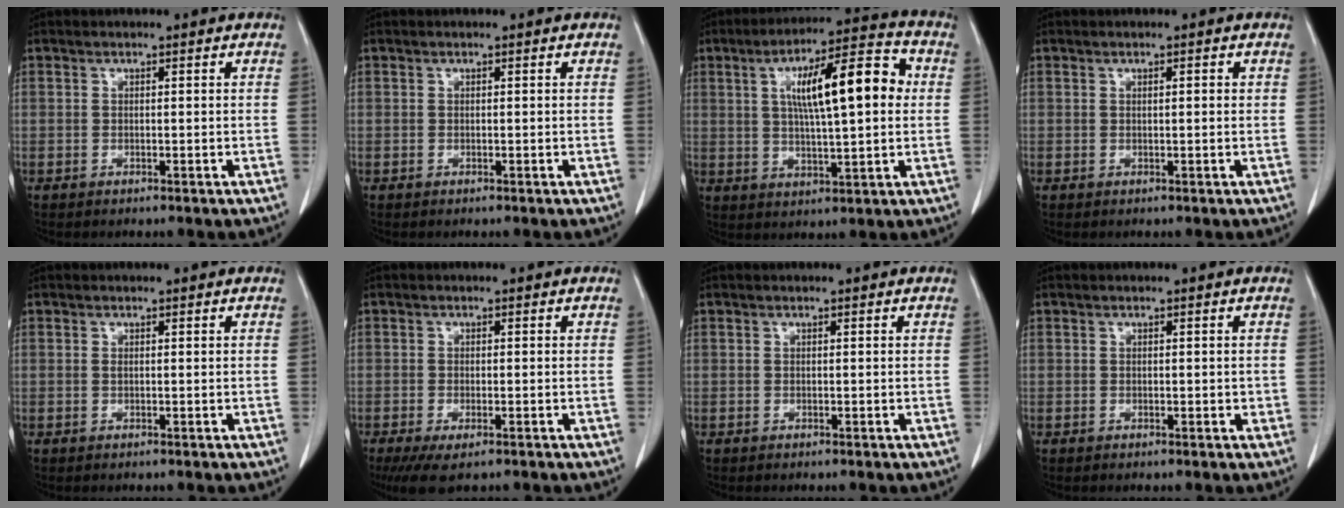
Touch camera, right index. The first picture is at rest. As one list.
[{"total": 0.0}, {"total": 14.2, "force": [2.7, 2.9, 13.7], "torque": [-0.220, 0.029, 0.039]}, {"total": 0.9, "force": [0.2, 0.2, 0.8], "torque": [-0.015, 0.002, 0.003]}, {"total": 0.0}, {"total": 5.0, "force": [-3.2, 1.4, 3.5], "torque": [-0.058, -0.014, -0.052]}, {"total": 0.0}, {"total": 0.9, "force": [0.0, 0.6, 0.7], "torque": [-0.006, 0.002, 0.000]}]